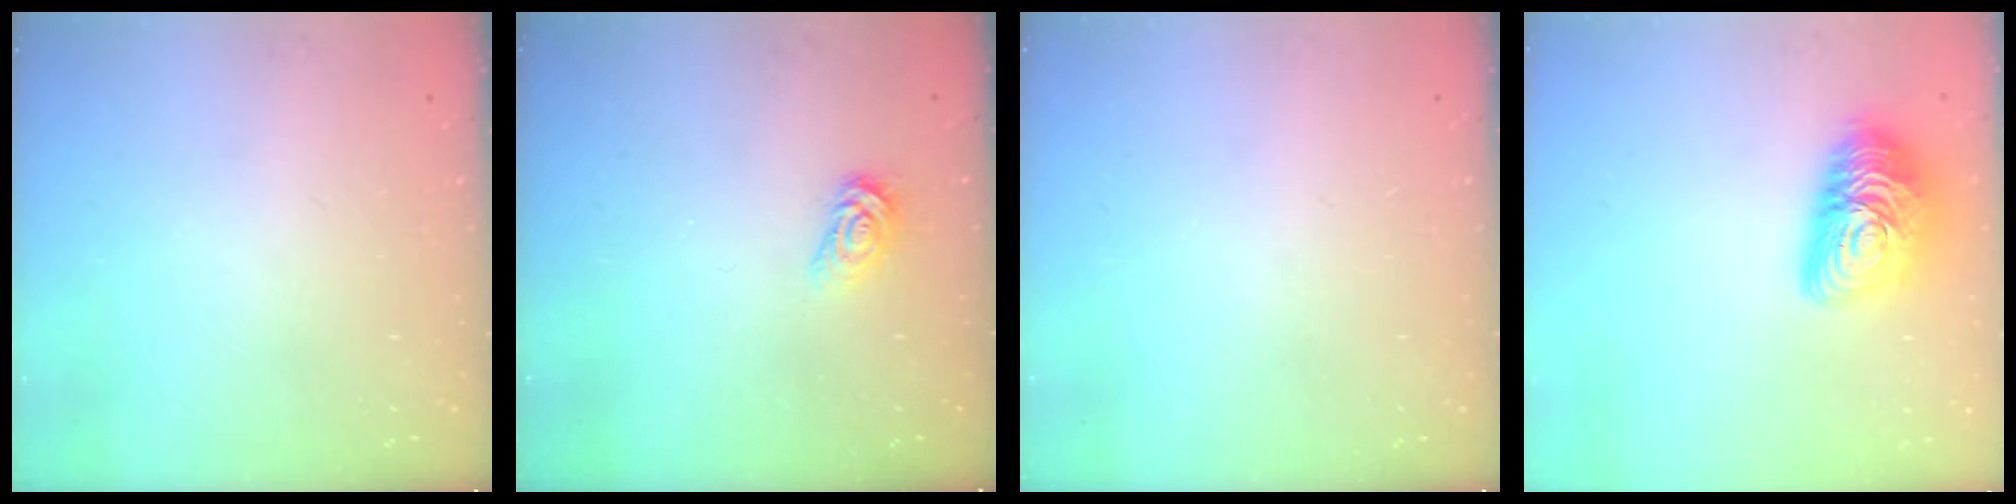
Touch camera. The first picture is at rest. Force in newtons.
{"total": 3.4, "press": 3.4, "slide": 0.4}
{"total": 0.0}
{"total": 14.9, "press": 14.9, "slide": 0.7}